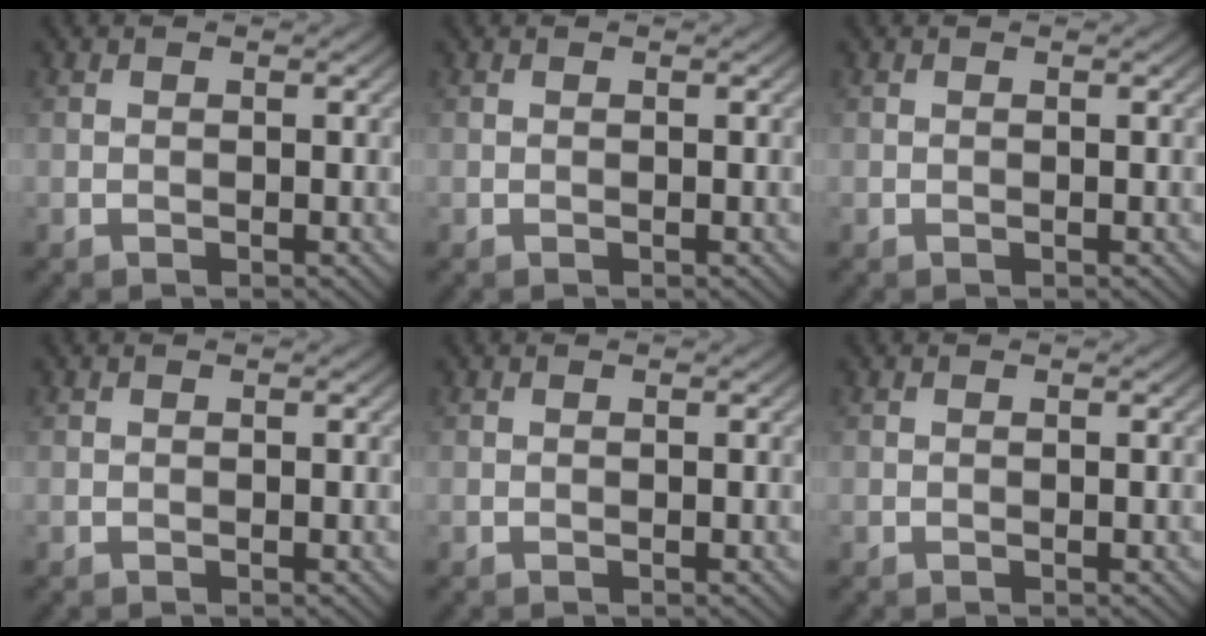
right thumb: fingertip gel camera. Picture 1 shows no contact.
{"total": 0.0}
{"total": 0.0}
{"total": 0.0}
{"total": 0.0}
{"total": 0.0}